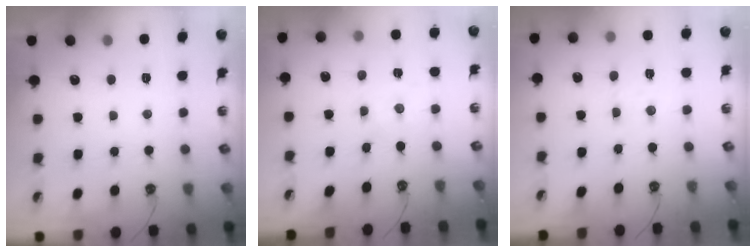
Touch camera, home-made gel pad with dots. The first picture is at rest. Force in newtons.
{"total": 0.0}
{"total": 2.2, "press": 2.1, "slide": 0.5}